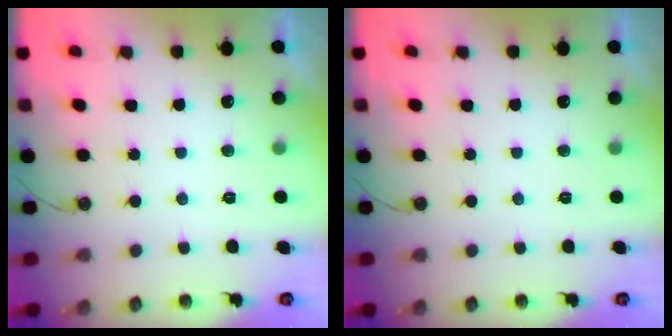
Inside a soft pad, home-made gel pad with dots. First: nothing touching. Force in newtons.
{"total": 0.0}